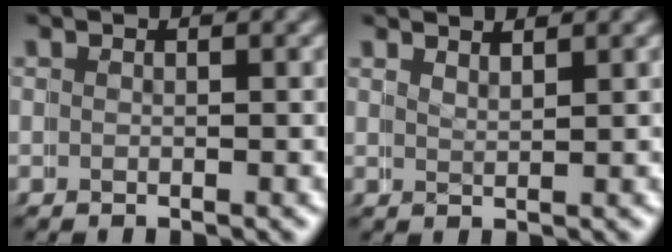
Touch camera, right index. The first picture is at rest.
{"total": 2.3, "force": [2.0, -1.0, -0.4], "torque": [0.006, -0.006, 0.040]}